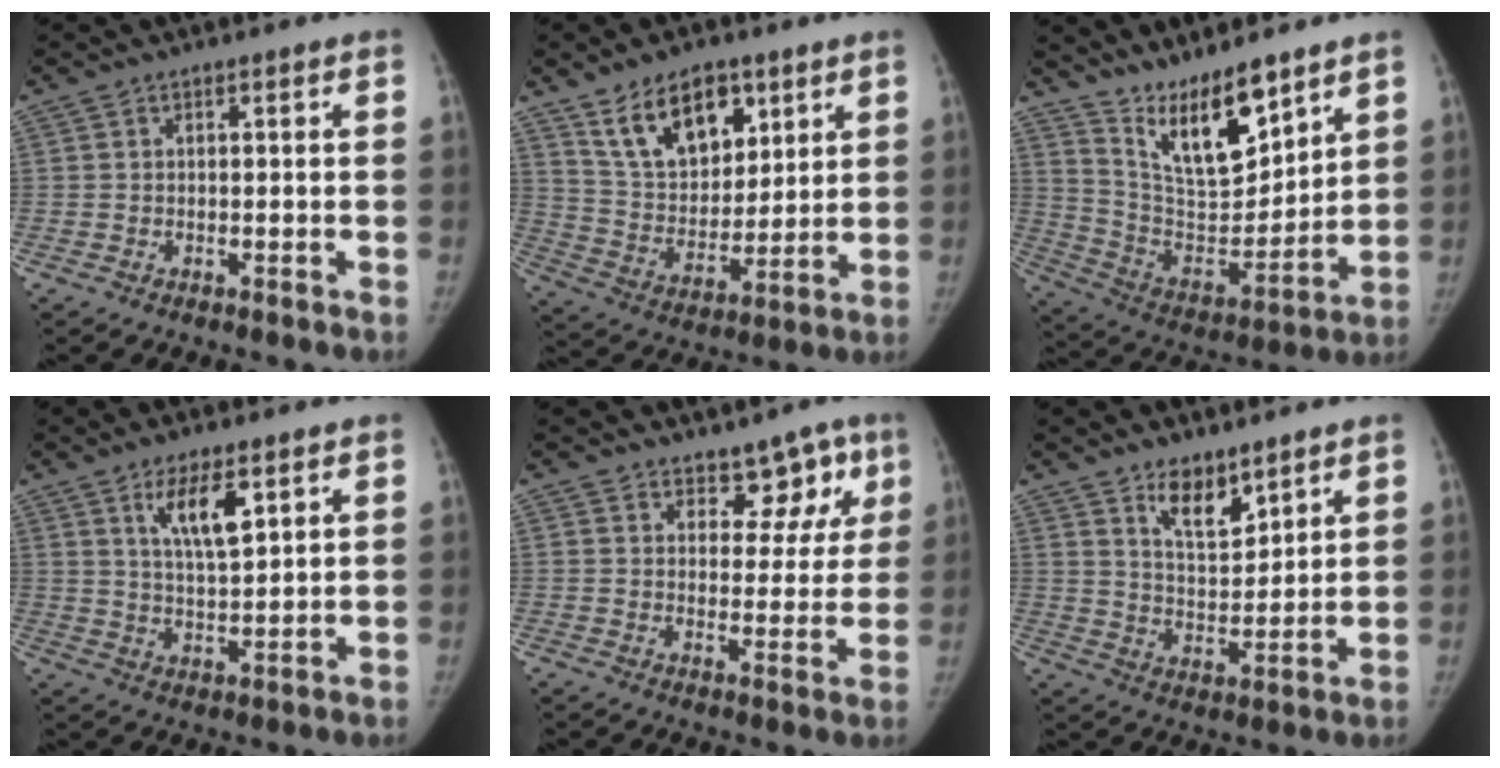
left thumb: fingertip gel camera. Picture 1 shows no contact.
{"total": 15.1, "force": [8.7, 8.9, 8.6], "torque": [-0.103, -0.046, 0.166]}
{"total": 15.4, "force": [11.3, 5.0, 9.2], "torque": [-0.122, -0.077, 0.221]}
{"total": 8.1, "force": [4.1, 2.6, 6.4], "torque": [-0.103, -0.028, 0.079]}
{"total": 7.6, "force": [5.2, 4.6, 3.1], "torque": [0.011, -0.026, 0.069]}
{"total": 8.4, "force": [5.9, 3.7, 4.6], "torque": [-0.051, -0.050, 0.109]}